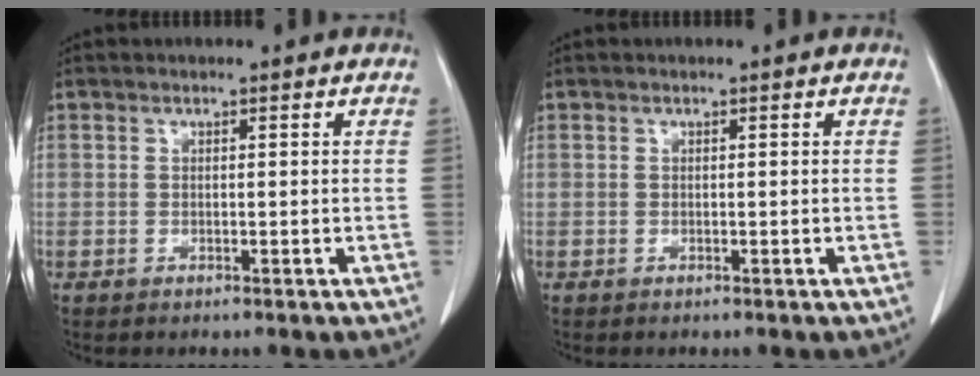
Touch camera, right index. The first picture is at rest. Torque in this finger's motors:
{"motor_torque": [-0.02, 0.02, 0.00, 0.00]}